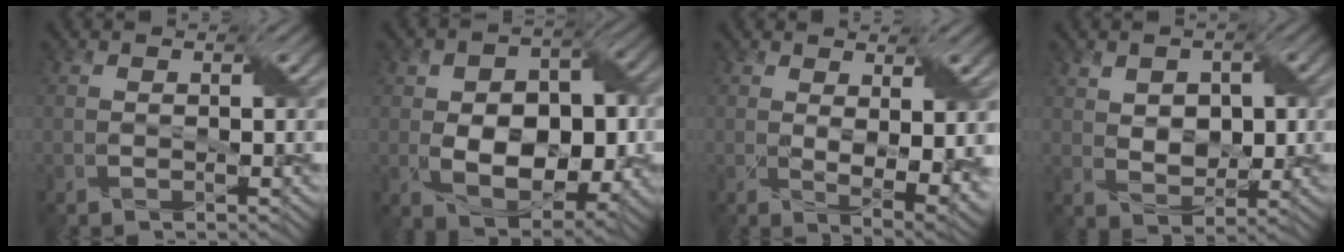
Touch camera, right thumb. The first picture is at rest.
{"total": 11.1, "force": [-1.3, 7.3, 8.2], "torque": [-0.138, -0.008, -0.015]}
{"total": 6.0, "force": [1.3, 2.5, 5.3], "torque": [-0.091, -0.016, 0.036]}
{"total": 5.2, "force": [1.3, 3.6, 3.6], "torque": [-0.068, -0.003, 0.025]}